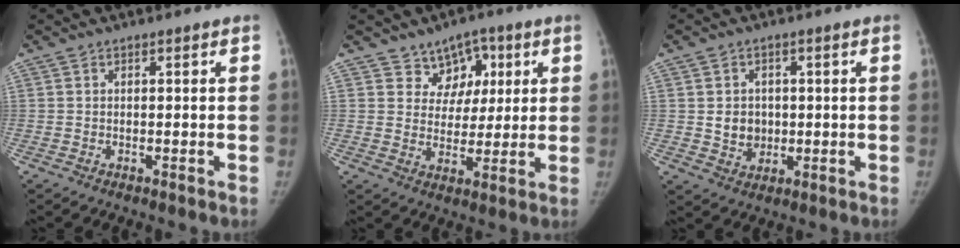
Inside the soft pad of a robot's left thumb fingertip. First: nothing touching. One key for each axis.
{"total": 7.4, "fx": 3.8, "fy": 6.0, "fz": 2.1, "tx": 0.012, "ty": -0.014, "tz": 0.060}
{"total": 5.1, "fx": 0.2, "fy": 4.4, "fz": 2.4, "tx": -0.017, "ty": -0.002, "tz": 0.013}